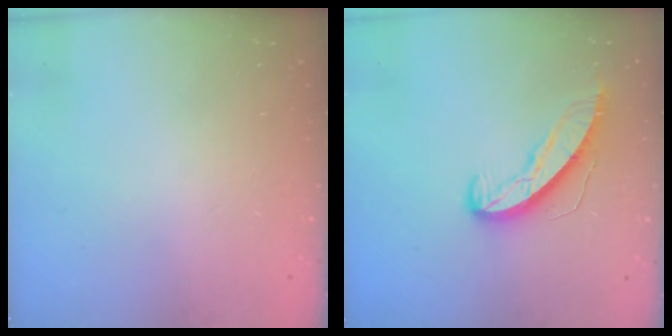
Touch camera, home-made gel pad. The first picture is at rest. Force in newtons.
{"total": 8.7, "press": 8.7, "slide": 0.6}